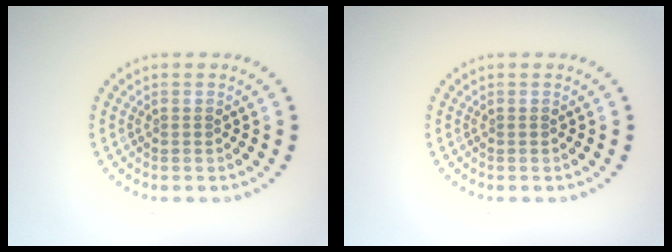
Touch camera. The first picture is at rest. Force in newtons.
{"total": 0.0}